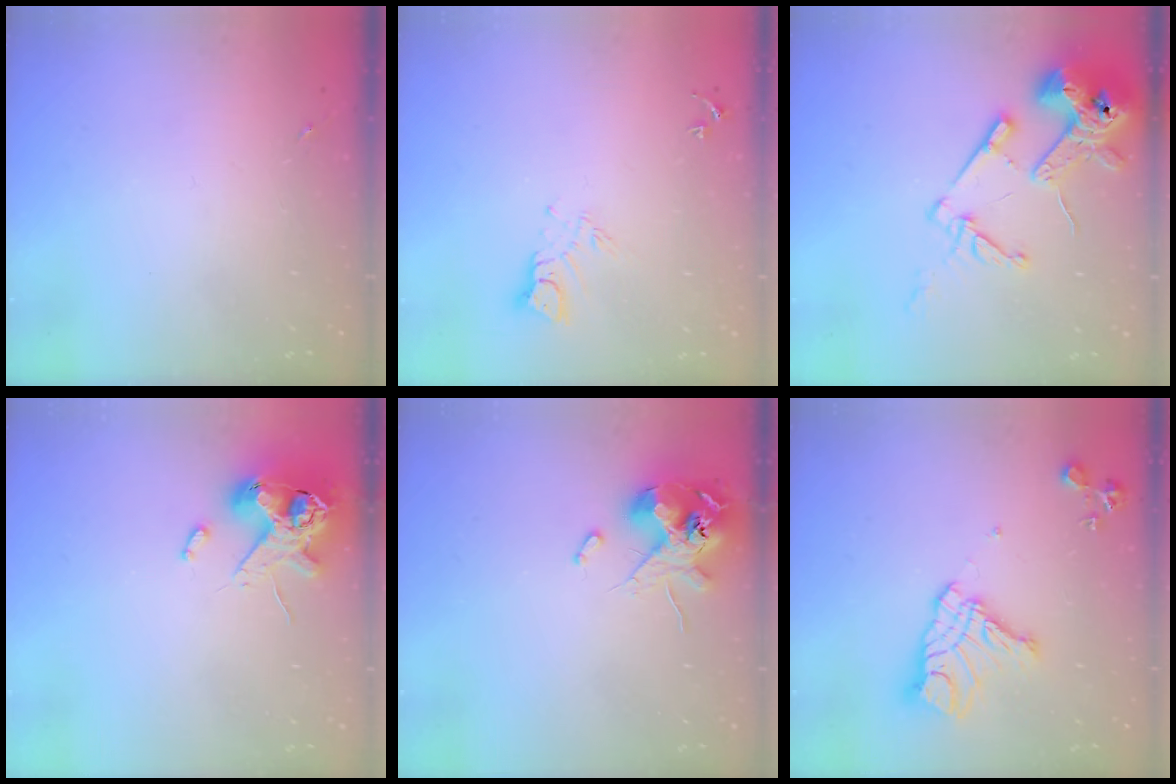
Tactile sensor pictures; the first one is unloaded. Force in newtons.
{"total": 5.7, "press": 5.7, "slide": 0.5}
{"total": 17.2, "press": 17.1, "slide": 2.1}
{"total": 12.3, "press": 12.1, "slide": 1.9}
{"total": 12.4, "press": 12.2, "slide": 2.2}
{"total": 14.4, "press": 14.3, "slide": 1.3}